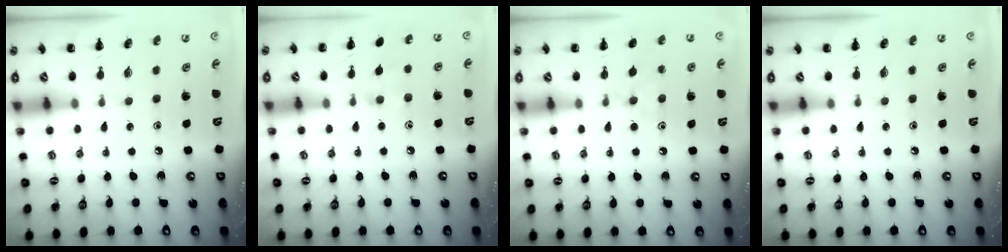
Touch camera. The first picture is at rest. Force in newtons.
{"total": 4.7, "press": 4.3, "slide": 1.9}
{"total": 7.0, "press": 6.8, "slide": 1.8}
{"total": 0.0}